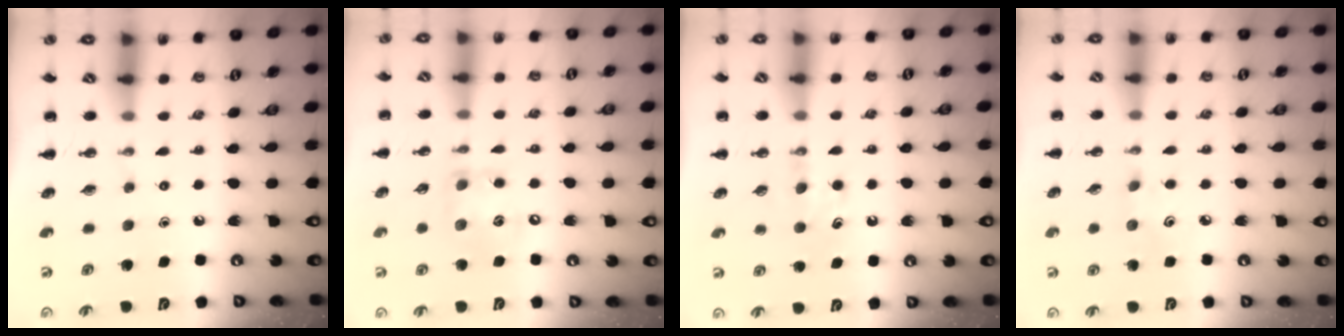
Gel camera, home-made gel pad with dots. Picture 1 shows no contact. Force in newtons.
{"total": 10.8, "press": 10.7, "slide": 1.6}
{"total": 5.1, "press": 4.9, "slide": 1.6}
{"total": 3.9, "press": 3.8, "slide": 0.9}